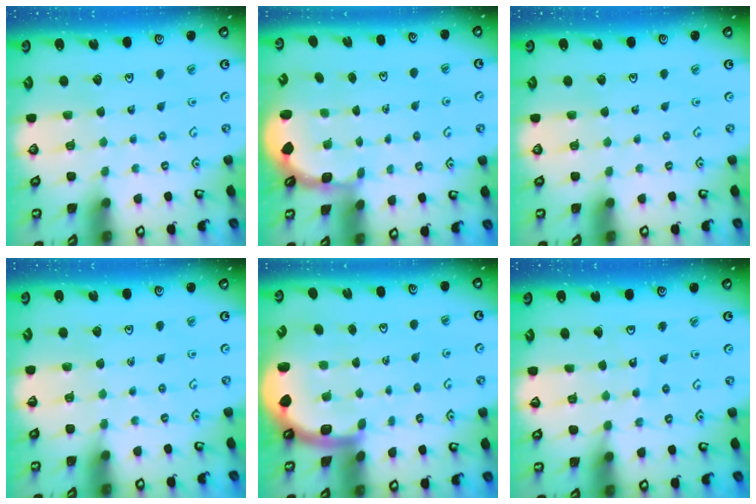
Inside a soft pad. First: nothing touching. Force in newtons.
{"total": 2.7, "press": 2.1, "slide": 1.7}
{"total": 0.0}
{"total": 3.9, "press": 3.8, "slide": 0.6}
{"total": 5.4, "press": 5.1, "slide": 1.8}
{"total": 7.1, "press": 7.0, "slide": 0.8}